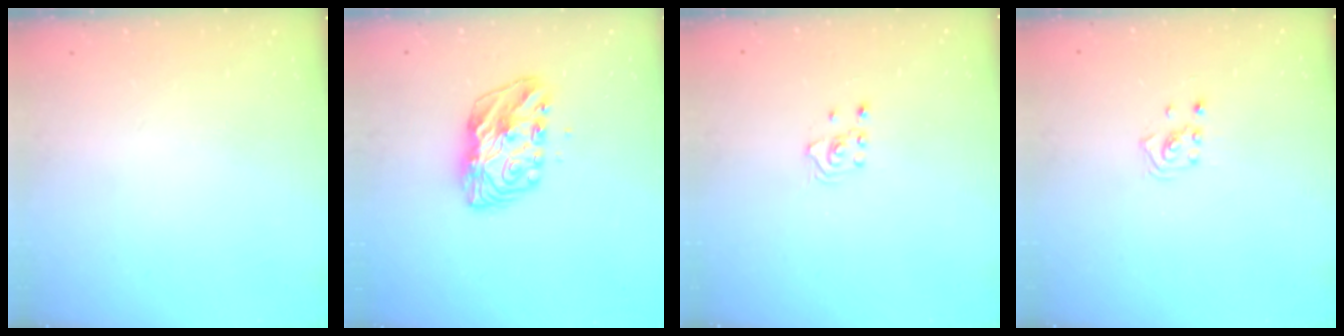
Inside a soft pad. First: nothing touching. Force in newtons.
{"total": 7.8, "press": 7.7, "slide": 0.6}
{"total": 2.1, "press": 2.1, "slide": 0.2}
{"total": 1.3, "press": 1.3, "slide": 0.1}